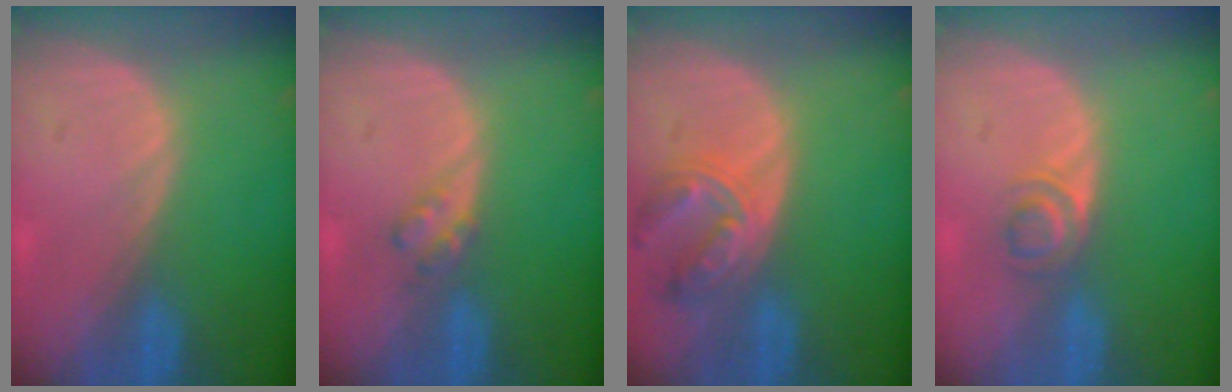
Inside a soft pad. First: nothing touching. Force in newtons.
{"total": 2.3, "press": 2.2, "slide": 0.3}
{"total": 7.6, "press": 6.6, "slide": 3.7}
{"total": 3.1, "press": 2.9, "slide": 0.8}